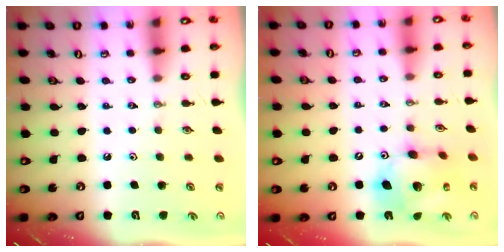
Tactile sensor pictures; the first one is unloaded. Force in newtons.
{"total": 14.5, "press": 14.5, "slide": 1.5}